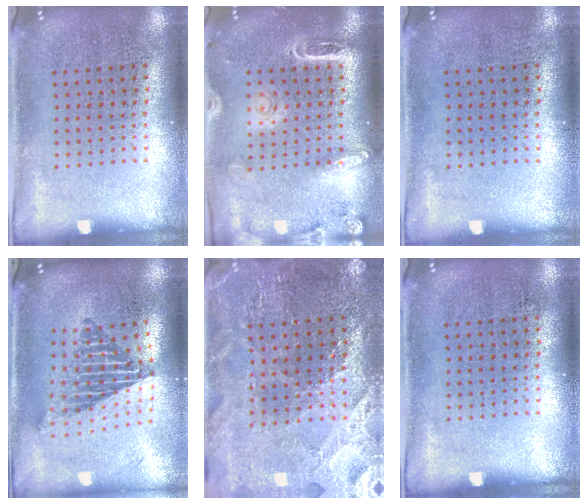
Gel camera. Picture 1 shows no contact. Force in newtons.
{"total": 2.0, "press": 1.8, "slide": 1.1}
{"total": 0.0}
{"total": 2.0, "press": 1.5, "slide": 1.4}
{"total": 2.7, "press": 2.6, "slide": 0.4}
{"total": 0.0}